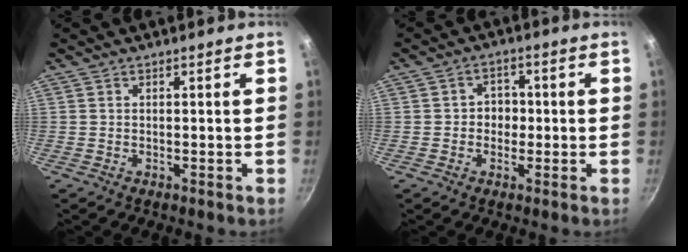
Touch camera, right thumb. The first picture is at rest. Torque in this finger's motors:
{"motor_torque": [0.15, -0.39, -0.08, -0.07, 0.00]}